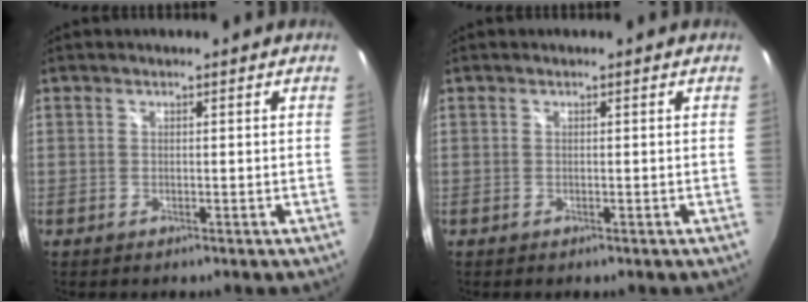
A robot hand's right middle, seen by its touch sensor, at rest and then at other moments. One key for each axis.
{"total": 0.0}